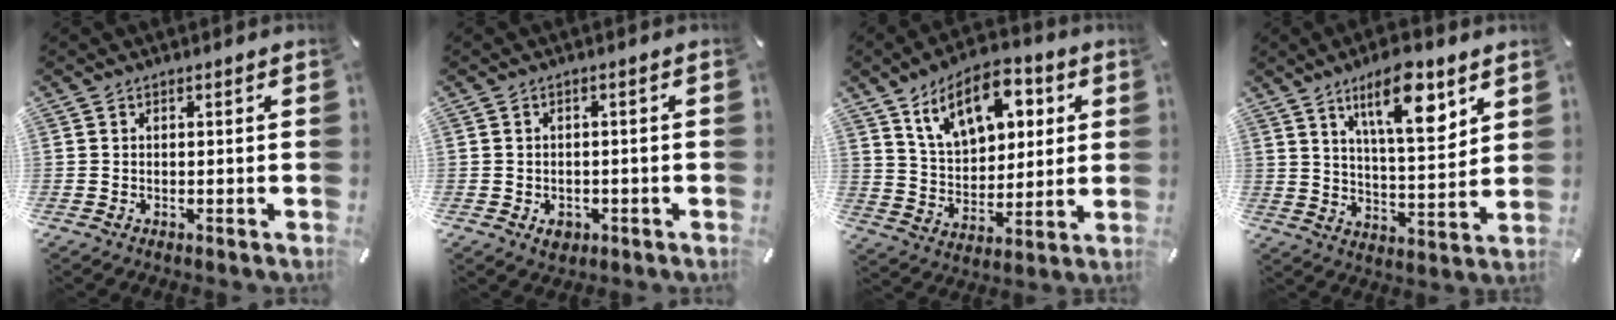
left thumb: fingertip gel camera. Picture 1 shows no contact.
{"total": 3.3, "force": [-1.4, 2.5, 1.6], "torque": [-0.033, 0.006, -0.026]}
{"total": 15.5, "force": [8.3, 9.4, 9.2], "torque": [-0.158, -0.019, 0.150]}
{"total": 14.6, "force": [8.5, 5.1, 10.7], "torque": [-0.169, -0.038, 0.141]}